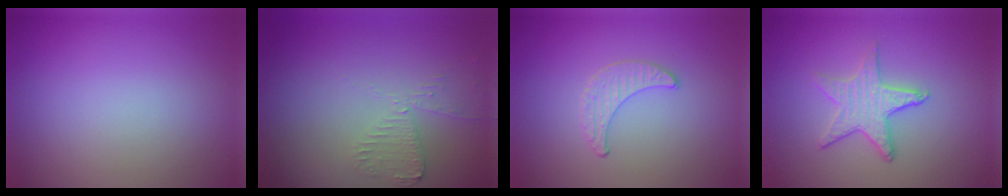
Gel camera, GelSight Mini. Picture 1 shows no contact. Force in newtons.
{"total": 2.0, "press": 2.0, "slide": 0.3}
{"total": 1.0, "press": 1.0, "slide": 0.3}
{"total": 3.2, "press": 3.0, "slide": 1.2}